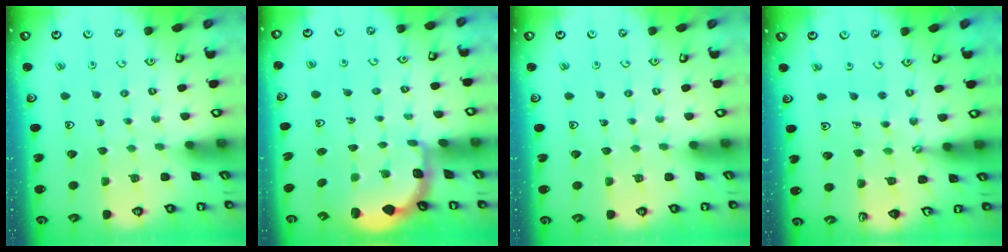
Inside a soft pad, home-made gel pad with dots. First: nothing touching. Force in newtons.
{"total": 2.4, "press": 1.7, "slide": 1.7}
{"total": 0.0}
{"total": 3.6, "press": 3.3, "slide": 1.3}